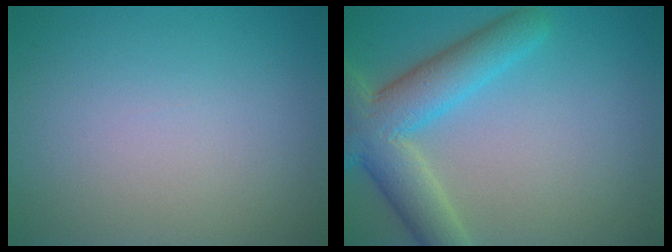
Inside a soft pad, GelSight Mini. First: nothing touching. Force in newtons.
{"total": 6.8, "press": 6.8, "slide": 0.3}